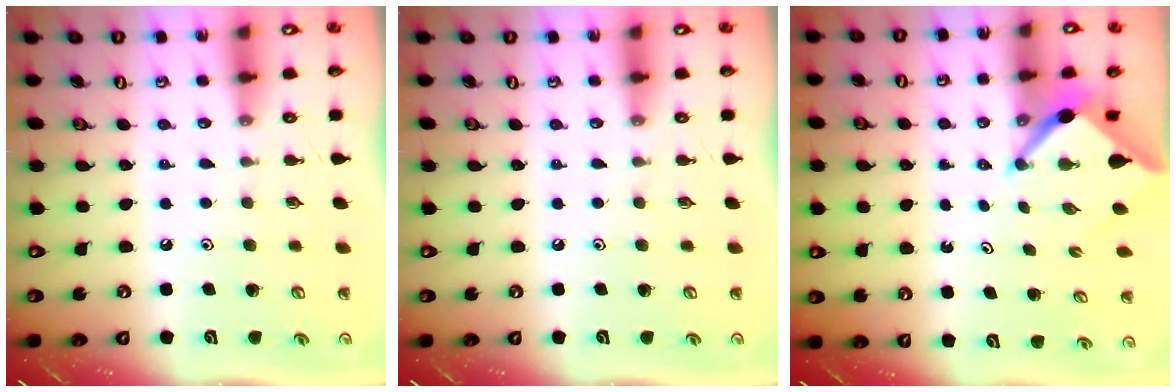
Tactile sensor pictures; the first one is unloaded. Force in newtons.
{"total": 0.0}
{"total": 4.5, "press": 4.5, "slide": 0.3}